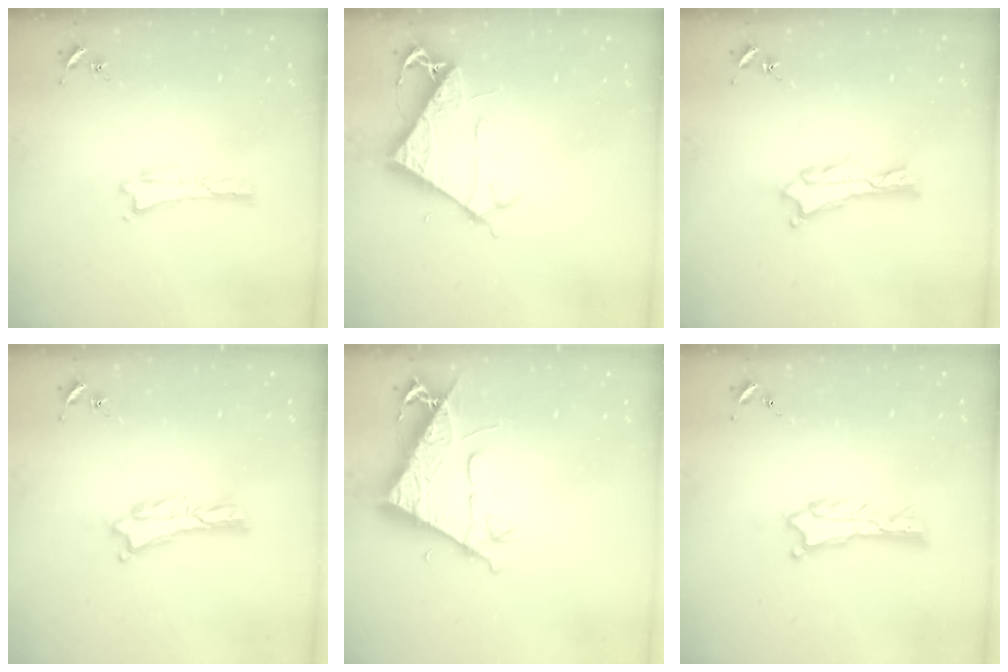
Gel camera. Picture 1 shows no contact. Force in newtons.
{"total": 7.5, "press": 7.5, "slide": 0.5}
{"total": 1.2, "press": 1.2, "slide": 0.2}
{"total": 0.7, "press": 0.7, "slide": 0.2}
{"total": 8.6, "press": 8.5, "slide": 1.2}
{"total": 0.7, "press": 0.7, "slide": 0.1}